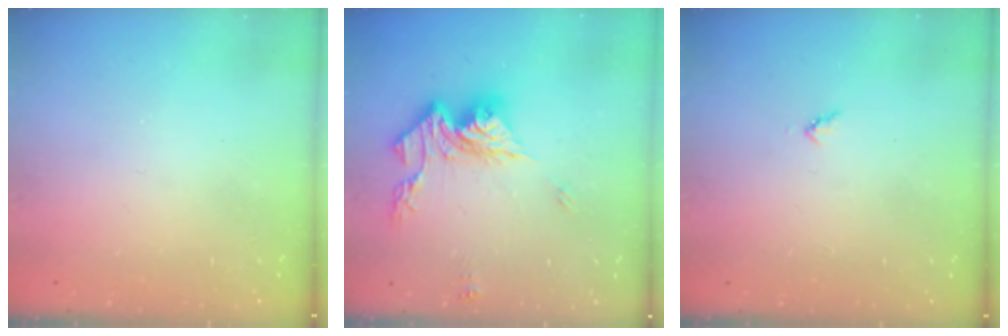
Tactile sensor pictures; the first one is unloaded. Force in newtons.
{"total": 14.7, "press": 14.6, "slide": 1.5}
{"total": 3.0, "press": 3.0, "slide": 0.3}